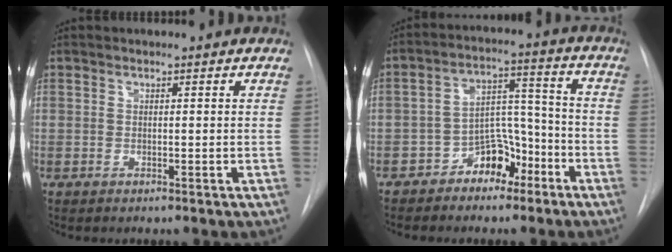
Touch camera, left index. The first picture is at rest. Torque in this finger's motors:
{"motor_torque": [0.31, 0.17, 0.05, 0.03]}